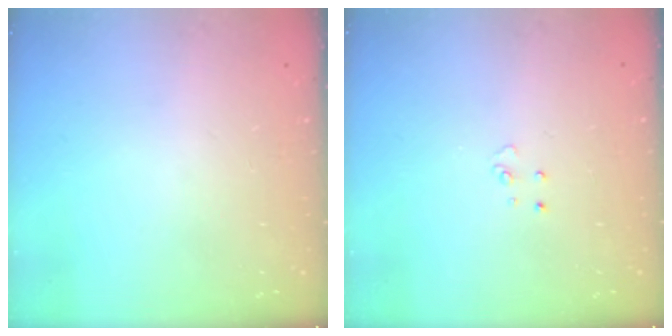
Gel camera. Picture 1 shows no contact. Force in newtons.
{"total": 2.9, "press": 2.9, "slide": 0.2}